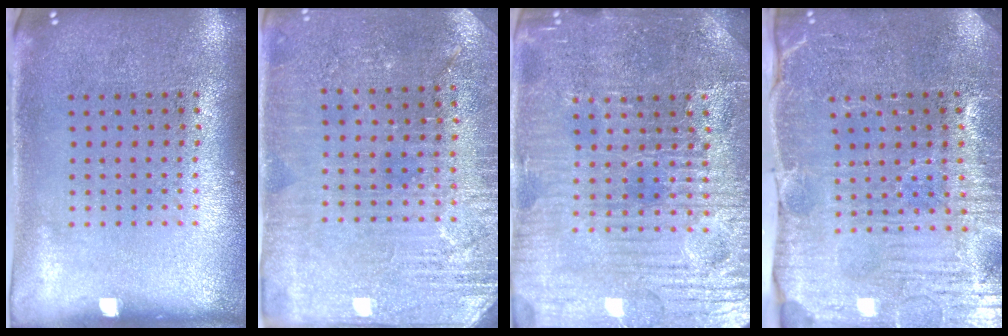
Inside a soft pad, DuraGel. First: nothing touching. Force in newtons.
{"total": 2.9, "press": 2.9, "slide": 0.4}
{"total": 4.8, "press": 4.7, "slide": 1.2}
{"total": 3.9, "press": 3.8, "slide": 0.5}